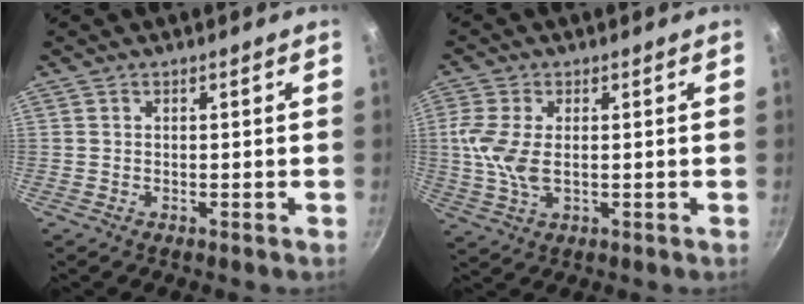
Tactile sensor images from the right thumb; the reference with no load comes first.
{"total": 7.1, "force": [0.3, 3.6, 6.1], "torque": [-0.137, -0.002, 0.005]}